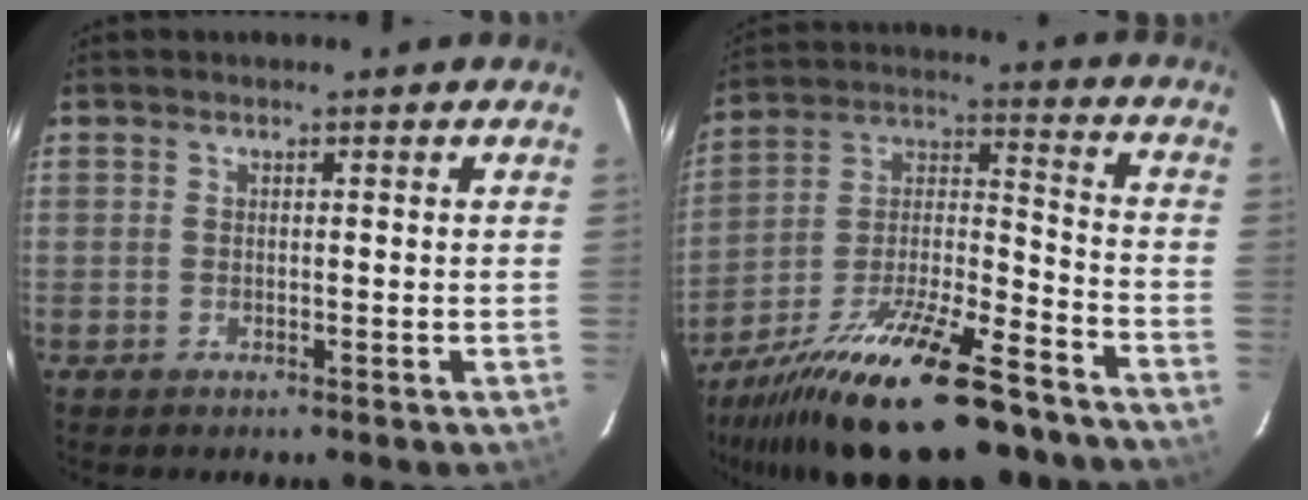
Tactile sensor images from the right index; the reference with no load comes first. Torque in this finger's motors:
{"motor_torque": [1.48, -0.66, 1.05, 0.21]}